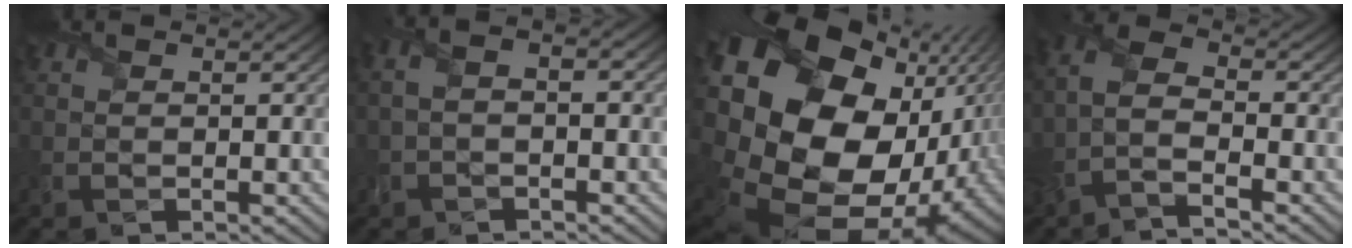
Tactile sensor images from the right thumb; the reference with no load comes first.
{"total": 3.5, "force": [-0.8, 1.7, 2.9], "torque": [-0.064, 0.008, -0.012]}
{"total": 22.2, "force": [-0.4, 16.9, 14.5], "torque": [-0.341, -0.056, -0.005]}
{"total": 5.6, "force": [-3.6, 1.6, 3.9], "torque": [-0.097, 0.004, -0.092]}